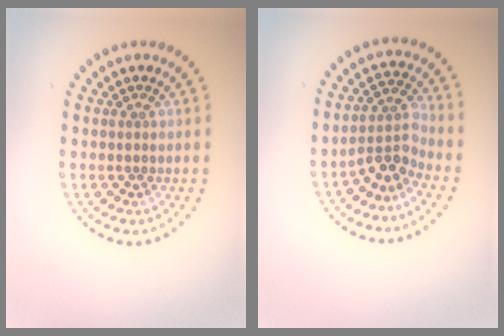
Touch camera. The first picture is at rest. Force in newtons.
{"total": 3.1, "press": 2.2, "slide": 2.2}